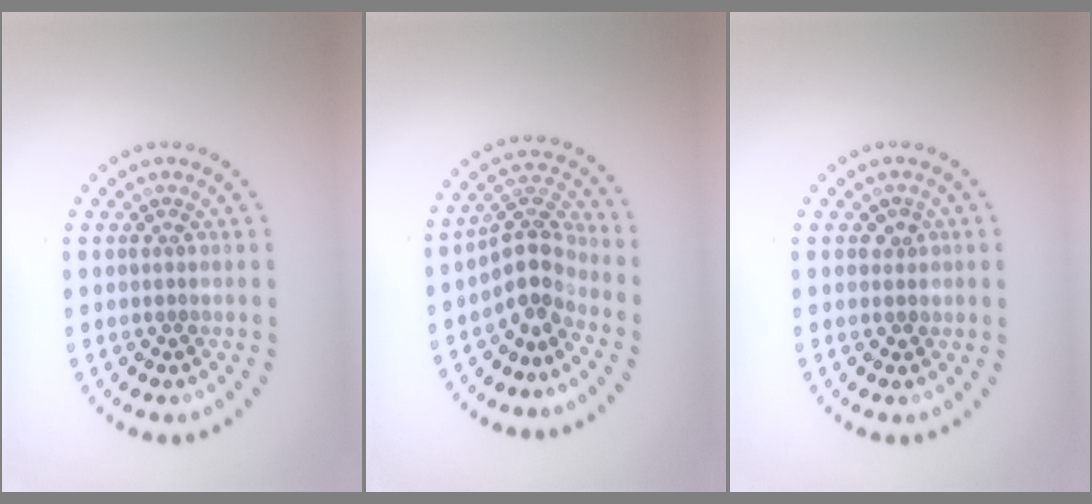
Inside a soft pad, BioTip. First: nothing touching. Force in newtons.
{"total": 3.5, "press": 2.6, "slide": 2.4}
{"total": 0.9, "press": 0.8, "slide": 0.5}